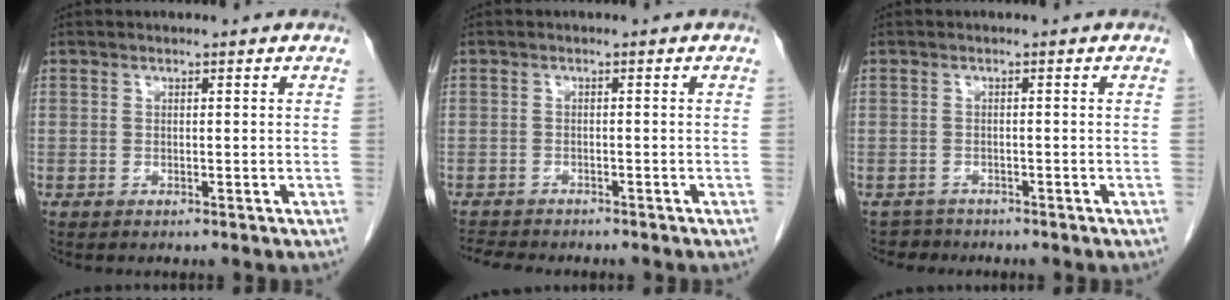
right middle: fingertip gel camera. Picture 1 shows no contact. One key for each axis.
{"total": 4.7, "fx": -4.3, "fy": 1.0, "fz": 1.5, "tx": -0.026, "ty": -0.009, "tz": -0.067}
{"total": 1.9, "fx": -1.6, "fy": 0.7, "fz": -0.7, "tx": 0.008, "ty": -0.001, "tz": -0.028}